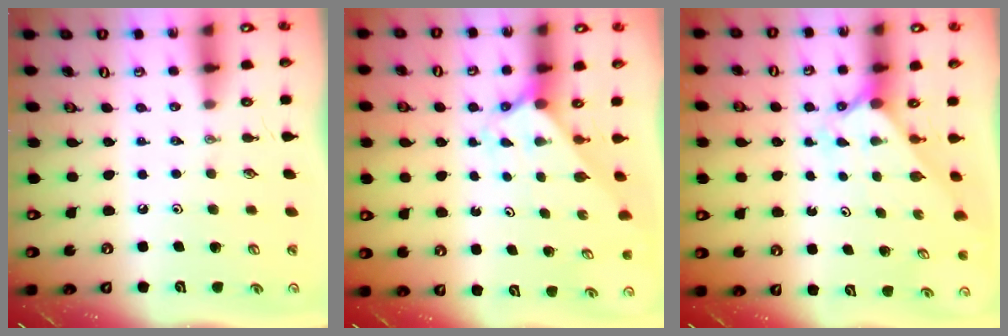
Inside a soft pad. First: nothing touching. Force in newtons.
{"total": 1.8, "press": 1.8, "slide": 0.1}
{"total": 1.5, "press": 1.5, "slide": 0.1}